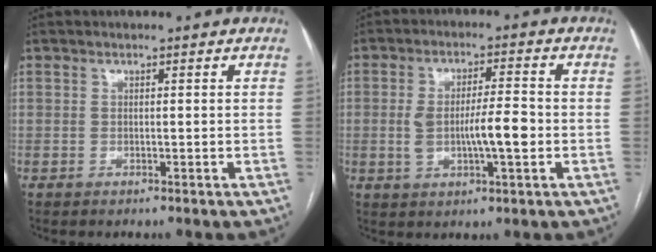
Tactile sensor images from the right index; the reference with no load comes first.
{"total": 7.9, "force": [-1.0, 1.8, 7.6], "torque": [-0.139, 0.010, -0.015]}